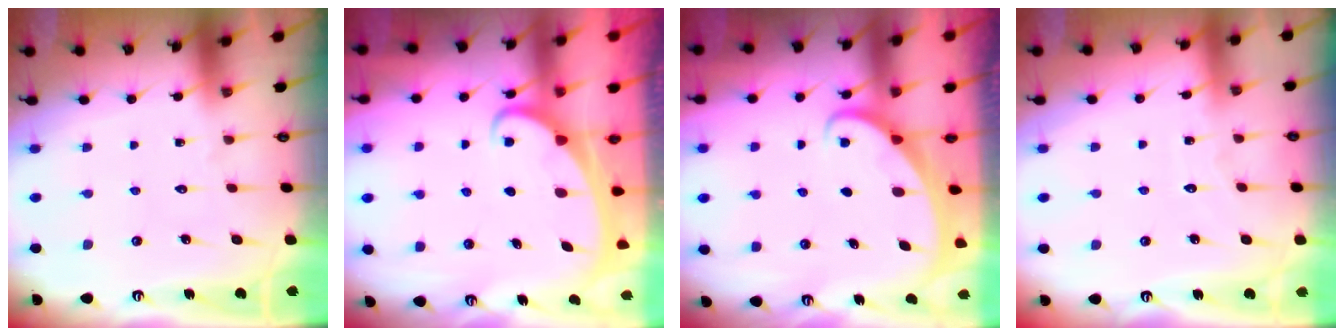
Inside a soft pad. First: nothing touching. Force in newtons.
{"total": 2.0, "press": 2.0, "slide": 0.2}
{"total": 1.7, "press": 1.7, "slide": 0.2}
{"total": 2.8, "press": 2.8, "slide": 0.3}